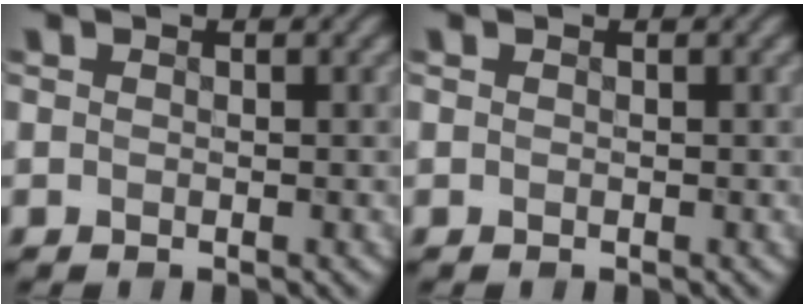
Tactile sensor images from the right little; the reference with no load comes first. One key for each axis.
{"total": 0.0}